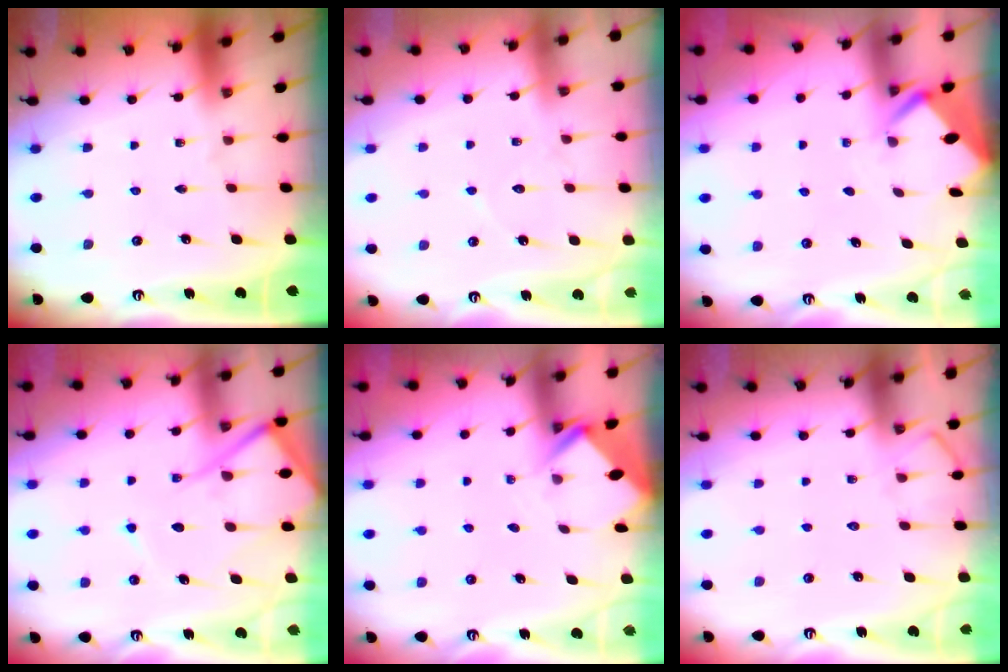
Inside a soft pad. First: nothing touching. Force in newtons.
{"total": 8.2, "press": 8.1, "slide": 0.7}
{"total": 2.5, "press": 2.5, "slide": 0.2}
{"total": 13.5, "press": 13.4, "slide": 1.4}
{"total": 2.7, "press": 2.7, "slide": 0.2}
{"total": 6.1, "press": 6.1, "slide": 0.7}